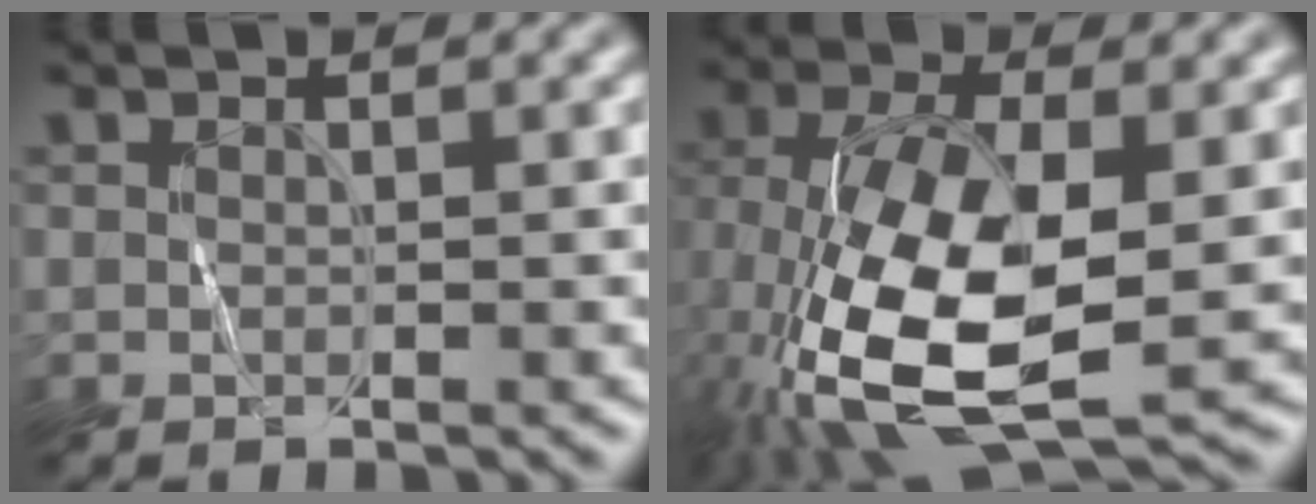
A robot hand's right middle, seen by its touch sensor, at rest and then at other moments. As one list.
[{"total": 12.8, "force": [-2.8, 5.4, 11.3], "torque": [-0.242, -0.014, -0.050]}]